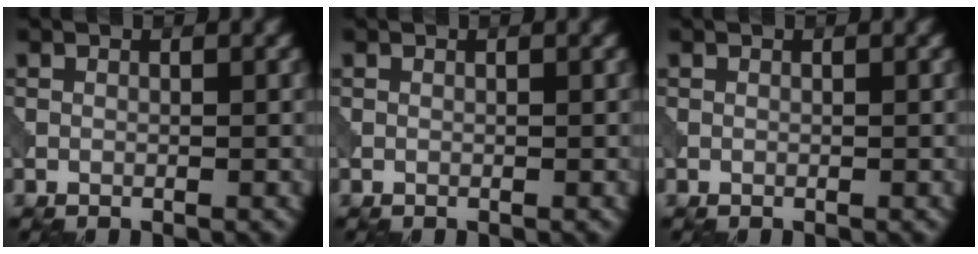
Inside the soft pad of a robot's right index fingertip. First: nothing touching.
{"total": 0.0}
{"total": 0.0}